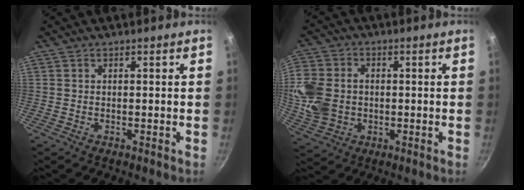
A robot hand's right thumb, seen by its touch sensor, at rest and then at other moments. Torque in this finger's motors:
{"motor_torque": [0.13, 0.14, 0.64, 0.39, 0.24]}